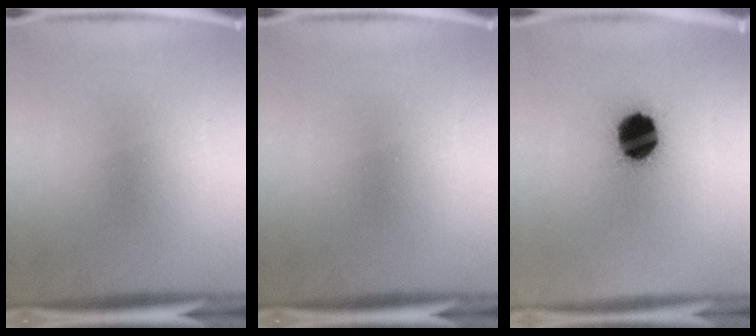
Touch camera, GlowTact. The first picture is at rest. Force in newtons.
{"total": 0.0}
{"total": 15.3}